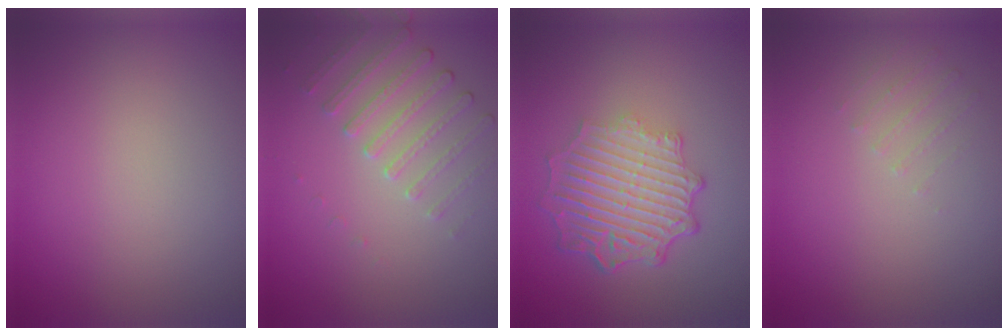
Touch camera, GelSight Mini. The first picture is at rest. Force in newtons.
{"total": 2.2, "press": 1.8, "slide": 1.2}
{"total": 6.4, "press": 4.7, "slide": 4.3}
{"total": 0.6, "press": 0.5, "slide": 0.4}